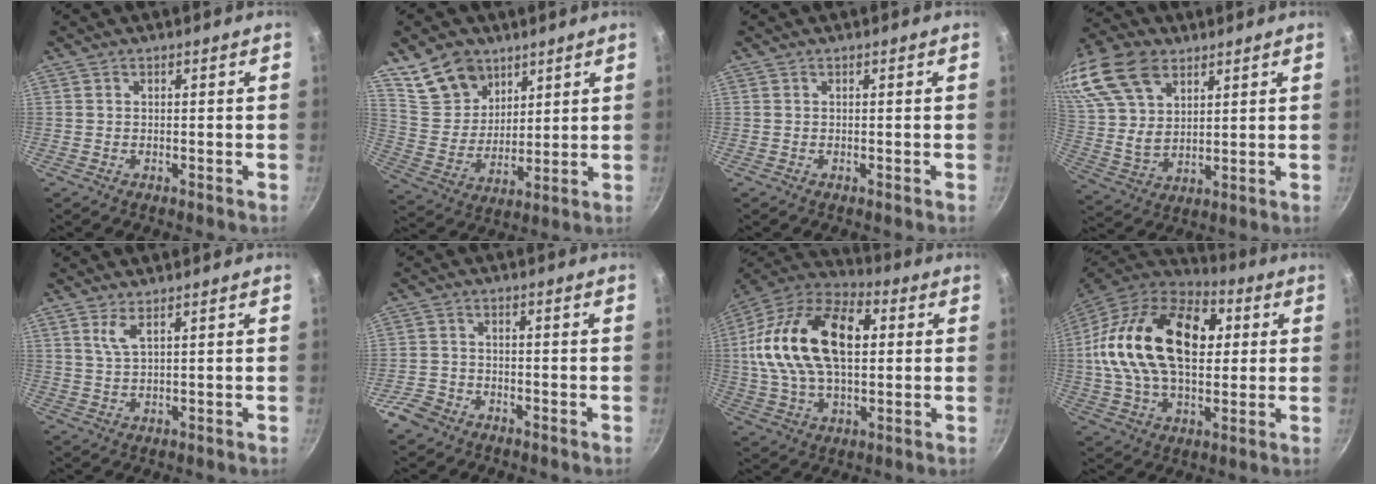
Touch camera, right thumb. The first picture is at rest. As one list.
[{"total": 12.3, "force": [7.8, 8.4, 4.7], "torque": [-0.046, -0.035, 0.158]}, {"total": 0.0}, {"total": 22.1, "force": [12.0, 13.6, 12.7], "torque": [-0.276, 0.010, 0.237]}, {"total": 3.1, "force": [1.7, 0.8, 2.4], "torque": [-0.051, -0.014, 0.038]}, {"total": 4.7, "force": [-3.2, 3.1, 1.4], "torque": [-0.024, 0.034, -0.059]}, {"total": 24.6, "force": [3.6, 14.5, 19.6], "torque": [-0.352, 0.026, 0.048]}, {"total": 27.3, "force": [4.7, 16.9, 21.0], "torque": [-0.360, 0.023, 0.066]}]